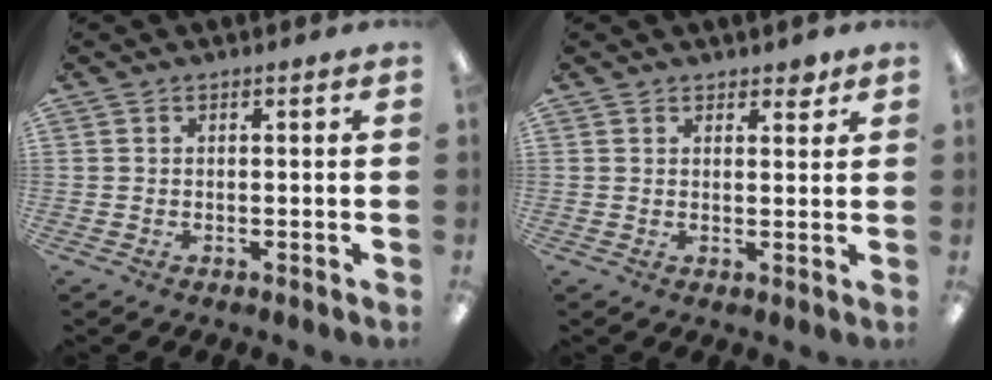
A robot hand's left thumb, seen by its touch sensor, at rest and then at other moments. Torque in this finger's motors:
{"motor_torque": [-0.12, 0.04, -0.23, 0.00, 0.01]}